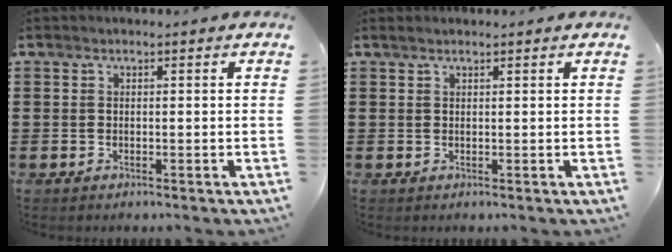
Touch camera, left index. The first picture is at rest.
{"total": 0.0}